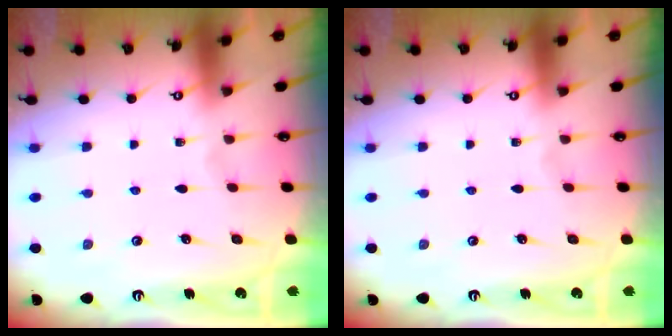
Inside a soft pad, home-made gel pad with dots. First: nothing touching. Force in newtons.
{"total": 0.0}